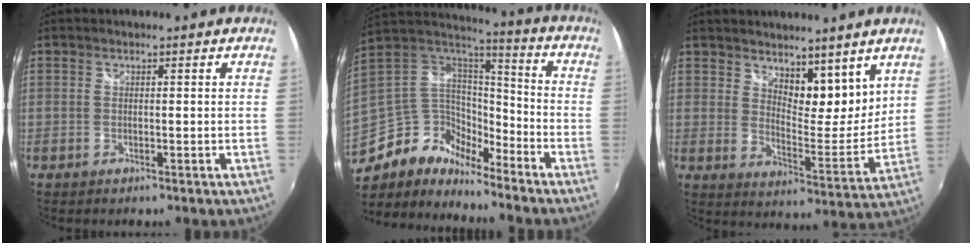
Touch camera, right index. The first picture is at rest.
{"total": 12.5, "force": [-9.6, 6.6, 4.5], "torque": [-0.097, 0.019, -0.192]}
{"total": 10.8, "force": [7.8, 4.9, 5.6], "torque": [-0.063, -0.007, 0.132]}